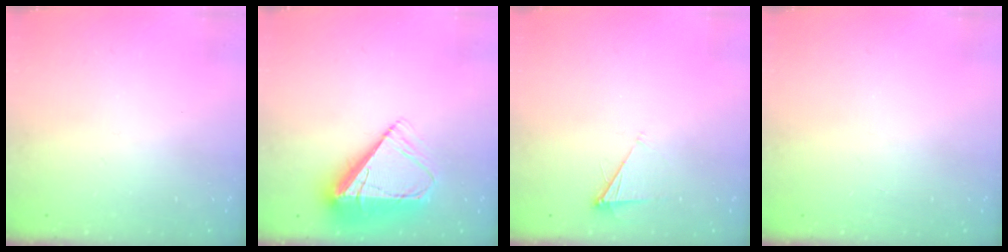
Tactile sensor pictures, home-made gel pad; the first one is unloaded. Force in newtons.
{"total": 9.5, "press": 9.4, "slide": 1.4}
{"total": 4.8, "press": 4.7, "slide": 0.6}
{"total": 0.0}